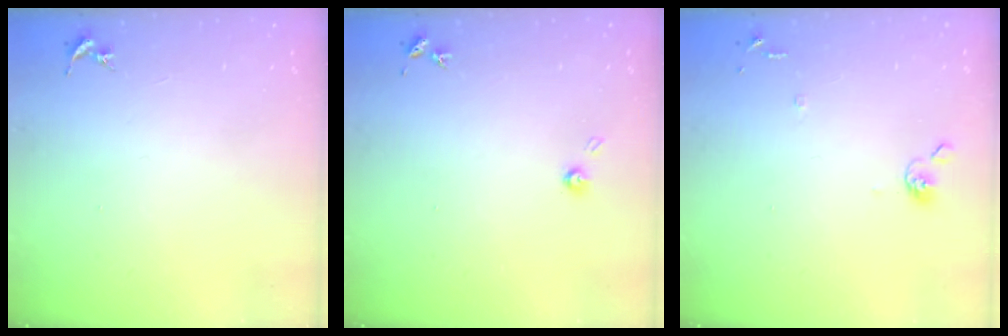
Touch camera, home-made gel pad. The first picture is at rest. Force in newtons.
{"total": 3.5, "press": 3.5, "slide": 0.4}
{"total": 6.6, "press": 6.6, "slide": 0.6}